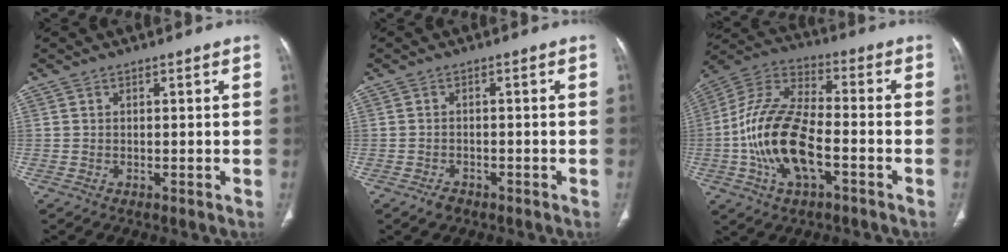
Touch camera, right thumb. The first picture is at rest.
{"total": 2.0, "force": [-1.4, 1.3, 0.7], "torque": [-0.015, 0.007, -0.018]}
{"total": 17.4, "force": [-4.5, 8.4, 14.6], "torque": [-0.291, 0.031, -0.085]}